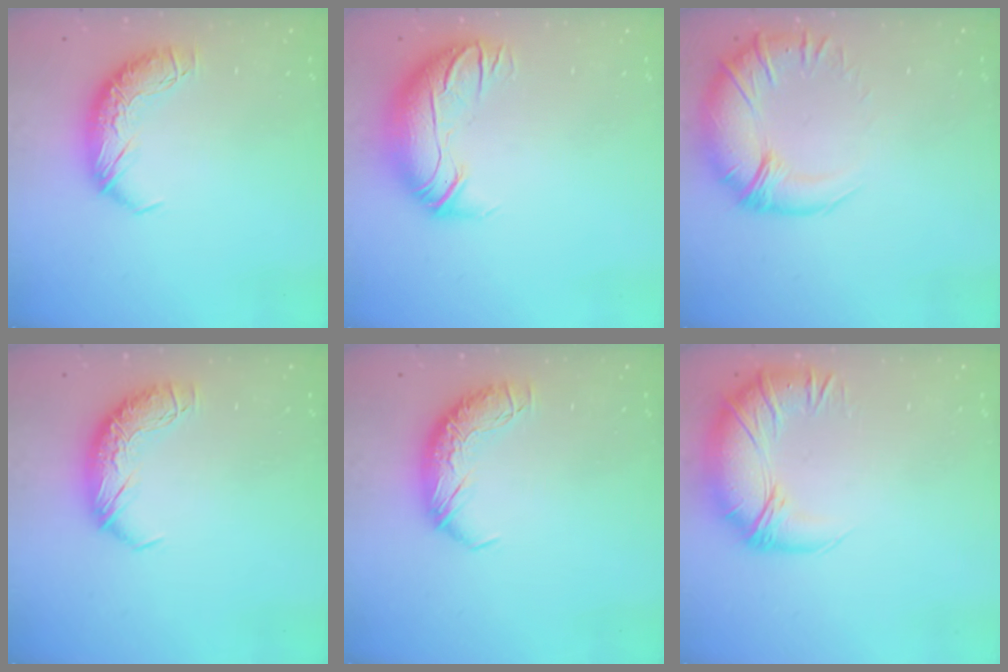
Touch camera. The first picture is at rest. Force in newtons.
{"total": 3.0, "press": 0.5, "slide": 2.9}
{"total": 2.8, "press": 0.5, "slide": 2.8}
{"total": 0.0}
{"total": 0.0}
{"total": 2.7, "press": 0.8, "slide": 2.6}